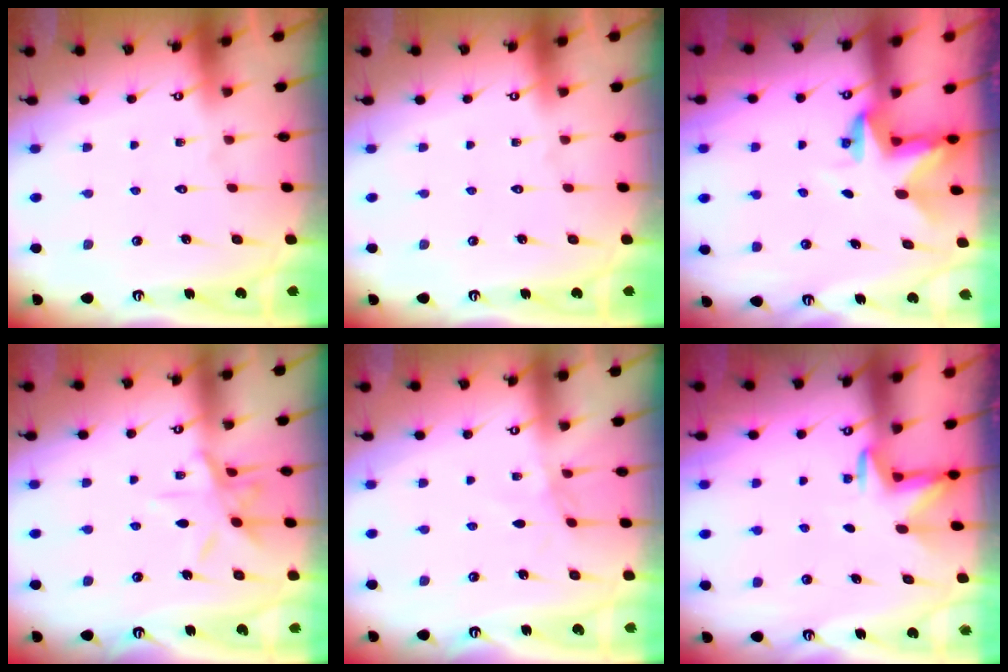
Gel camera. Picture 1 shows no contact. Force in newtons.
{"total": 0.0}
{"total": 2.8, "press": 2.8, "slide": 0.2}
{"total": 9.4, "press": 9.4, "slide": 0.6}
{"total": 3.9, "press": 3.9, "slide": 0.5}
{"total": 3.0, "press": 3.0, "slide": 0.4}